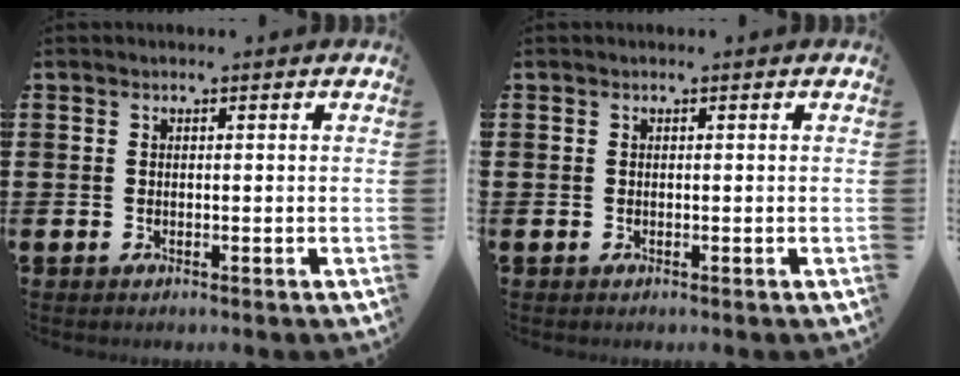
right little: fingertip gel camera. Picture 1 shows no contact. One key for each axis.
{"total": 0.0}